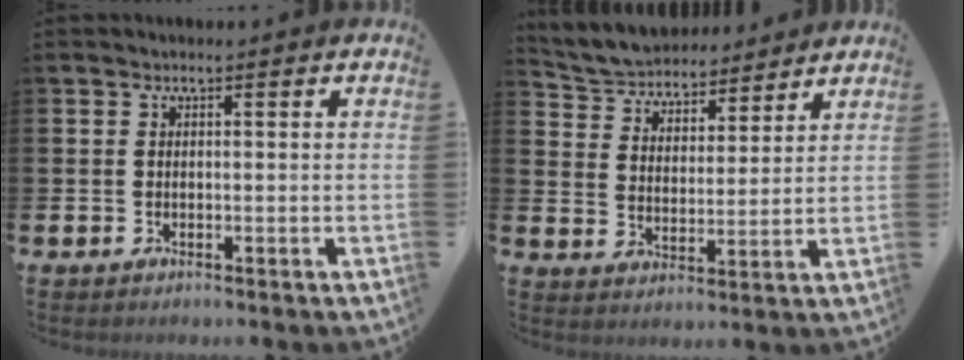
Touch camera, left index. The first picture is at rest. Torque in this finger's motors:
{"motor_torque": [1.07, -1.07, 0.29, 0.11]}